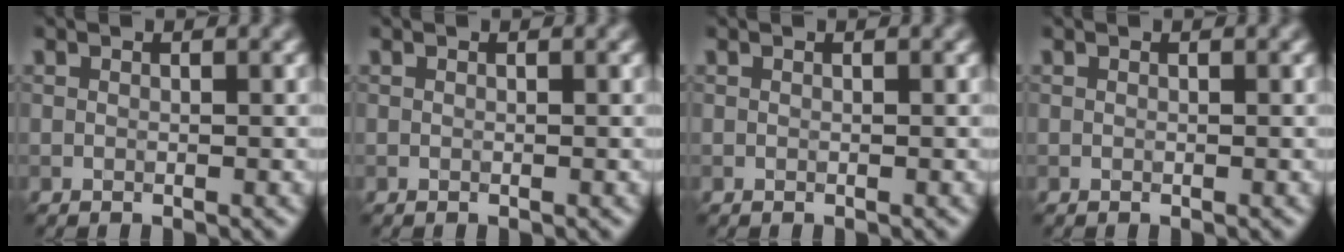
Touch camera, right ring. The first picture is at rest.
{"total": 0.0}
{"total": 0.0}
{"total": 0.0}